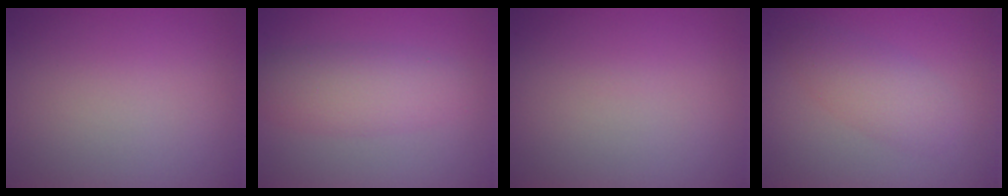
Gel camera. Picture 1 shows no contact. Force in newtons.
{"total": 3.9, "press": 3.9, "slide": 0.0}
{"total": 0.0}
{"total": 2.9, "press": 2.9, "slide": 0.1}